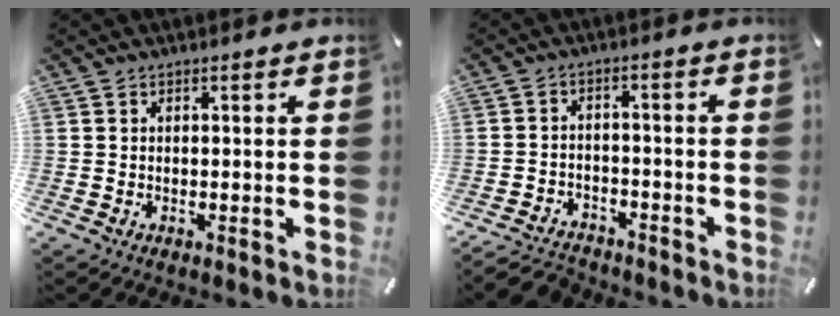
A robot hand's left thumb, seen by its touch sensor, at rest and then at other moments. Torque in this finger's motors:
{"motor_torque": [-0.02, 1.61, 0.15, 0.21, 0.06]}